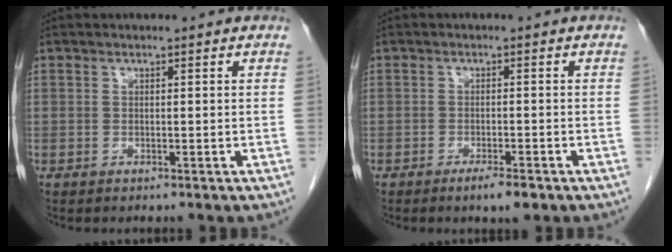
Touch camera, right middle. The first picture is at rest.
{"total": 2.9, "force": [-1.9, 0.4, 2.2], "torque": [-0.037, -0.004, -0.028]}